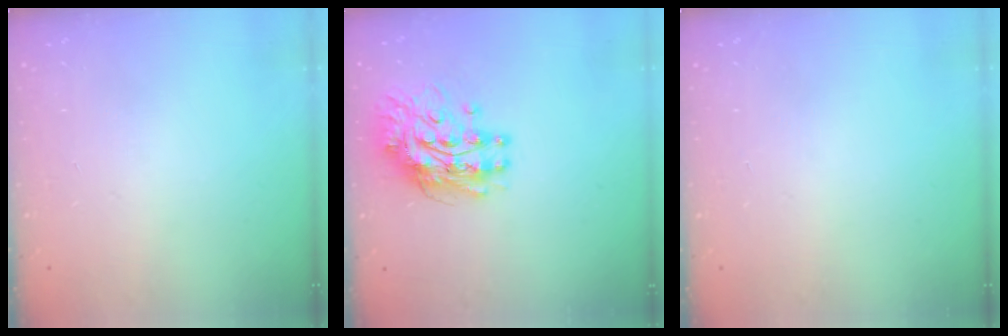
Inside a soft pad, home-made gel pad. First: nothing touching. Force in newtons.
{"total": 11.1, "press": 11.1, "slide": 1.0}
{"total": 0.0}